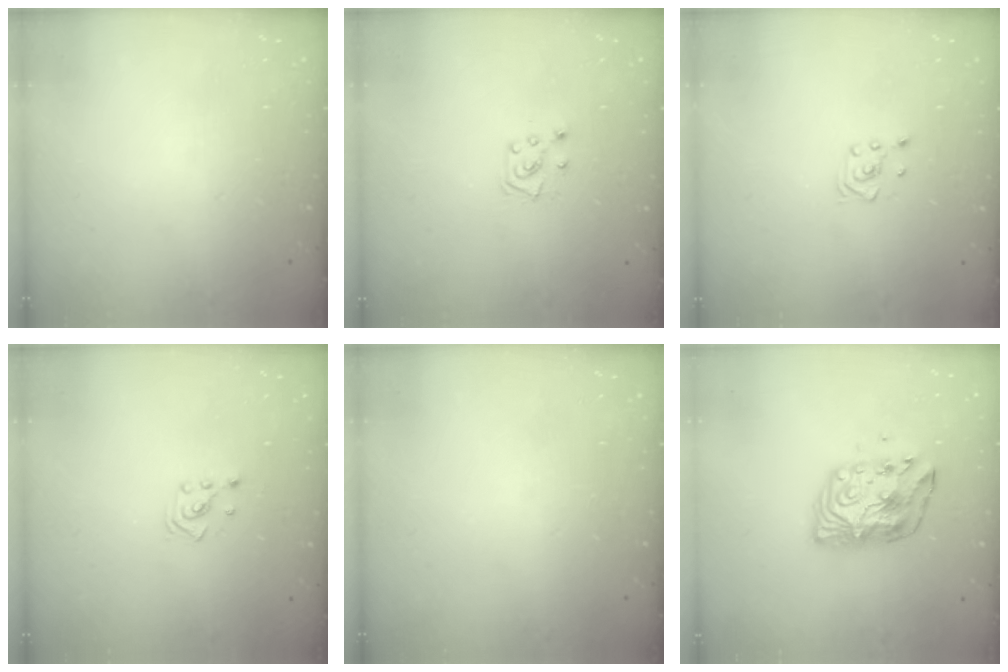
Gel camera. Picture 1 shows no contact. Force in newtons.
{"total": 5.4, "press": 5.4, "slide": 0.6}
{"total": 2.8, "press": 2.6, "slide": 1.0}
{"total": 2.1, "press": 2.1, "slide": 0.3}
{"total": 0.0}
{"total": 10.2, "press": 10.2, "slide": 0.6}